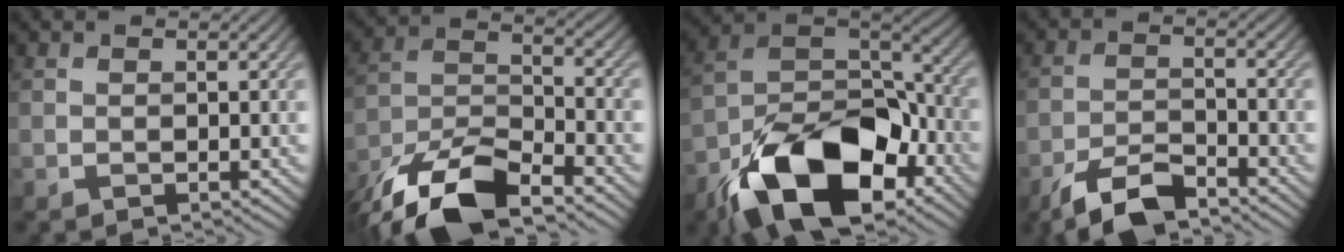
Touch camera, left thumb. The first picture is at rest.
{"total": 12.5, "force": [-9.2, 4.3, 7.3], "torque": [-0.147, -0.005, -0.187]}
{"total": 17.3, "force": [-10.0, 8.9, 10.9], "torque": [-0.196, -0.030, -0.190]}
{"total": 7.1, "force": [-5.5, 2.2, 4.0], "torque": [-0.076, -0.001, -0.110]}